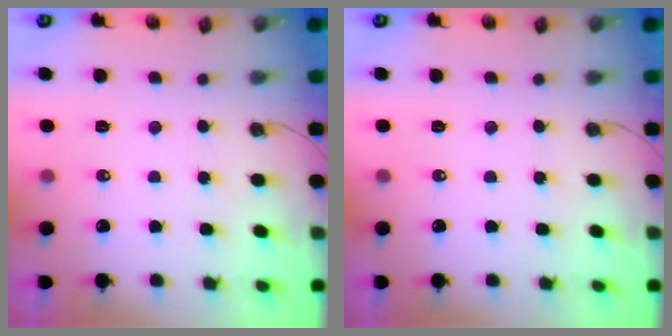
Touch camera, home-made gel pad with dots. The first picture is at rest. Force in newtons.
{"total": 0.0}